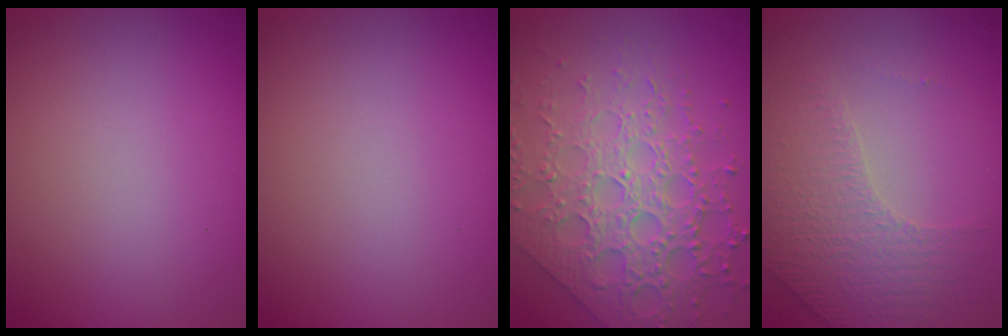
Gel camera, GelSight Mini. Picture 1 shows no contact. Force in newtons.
{"total": 0.0}
{"total": 6.8, "press": 5.4, "slide": 4.2}
{"total": 4.4, "press": 2.8, "slide": 3.3}